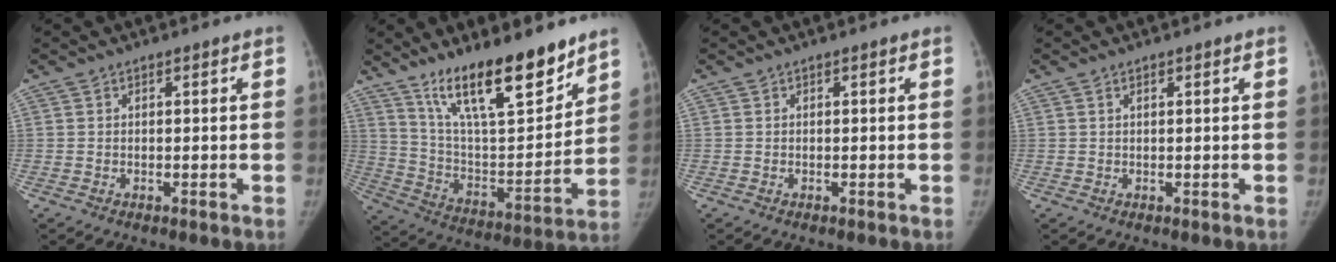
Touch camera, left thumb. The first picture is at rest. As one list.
[{"total": 21.6, "force": [15.2, 6.4, 13.9], "torque": [-0.185, -0.087, 0.266]}, {"total": 0.0}, {"total": 0.7, "force": [0.4, 0.2, 0.5], "torque": [-0.011, 0.002, 0.008]}]